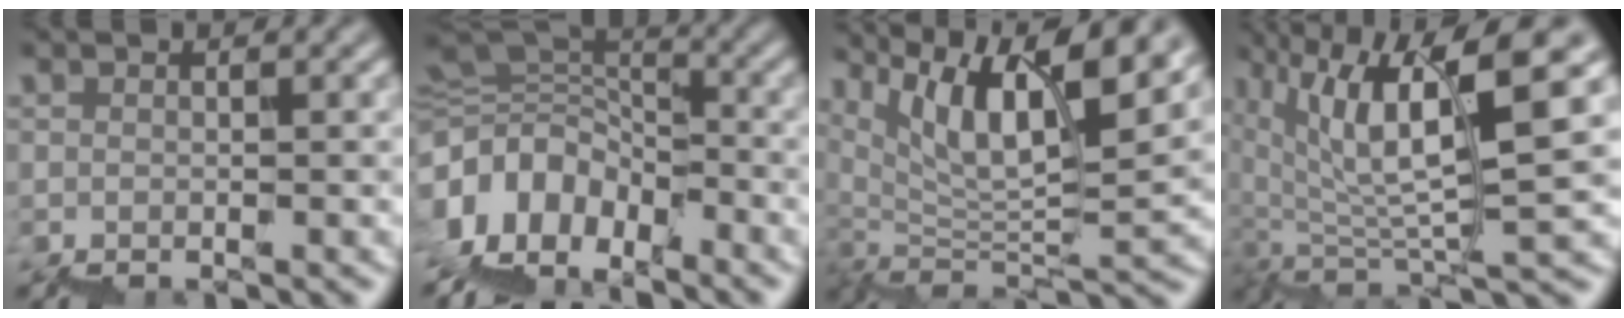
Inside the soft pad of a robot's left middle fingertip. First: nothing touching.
{"total": 9.5, "force": [-4.7, 6.7, 4.8], "torque": [-0.120, 0.022, -0.080]}
{"total": 11.7, "force": [8.2, 2.9, 7.9], "torque": [-0.132, 0.021, 0.153]}
{"total": 9.7, "force": [4.3, 2.2, 8.4], "torque": [-0.148, 0.020, 0.077]}